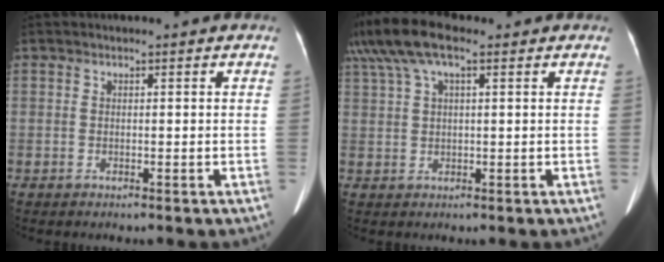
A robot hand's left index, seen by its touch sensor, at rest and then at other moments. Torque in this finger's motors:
{"motor_torque": [1.10, -1.04, 0.88, 0.21]}